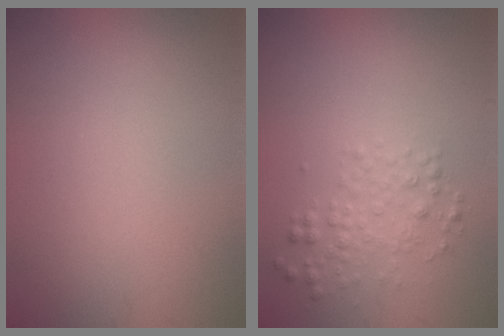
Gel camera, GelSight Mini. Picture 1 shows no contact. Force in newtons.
{"total": 2.2, "press": 2.2, "slide": 0.1}